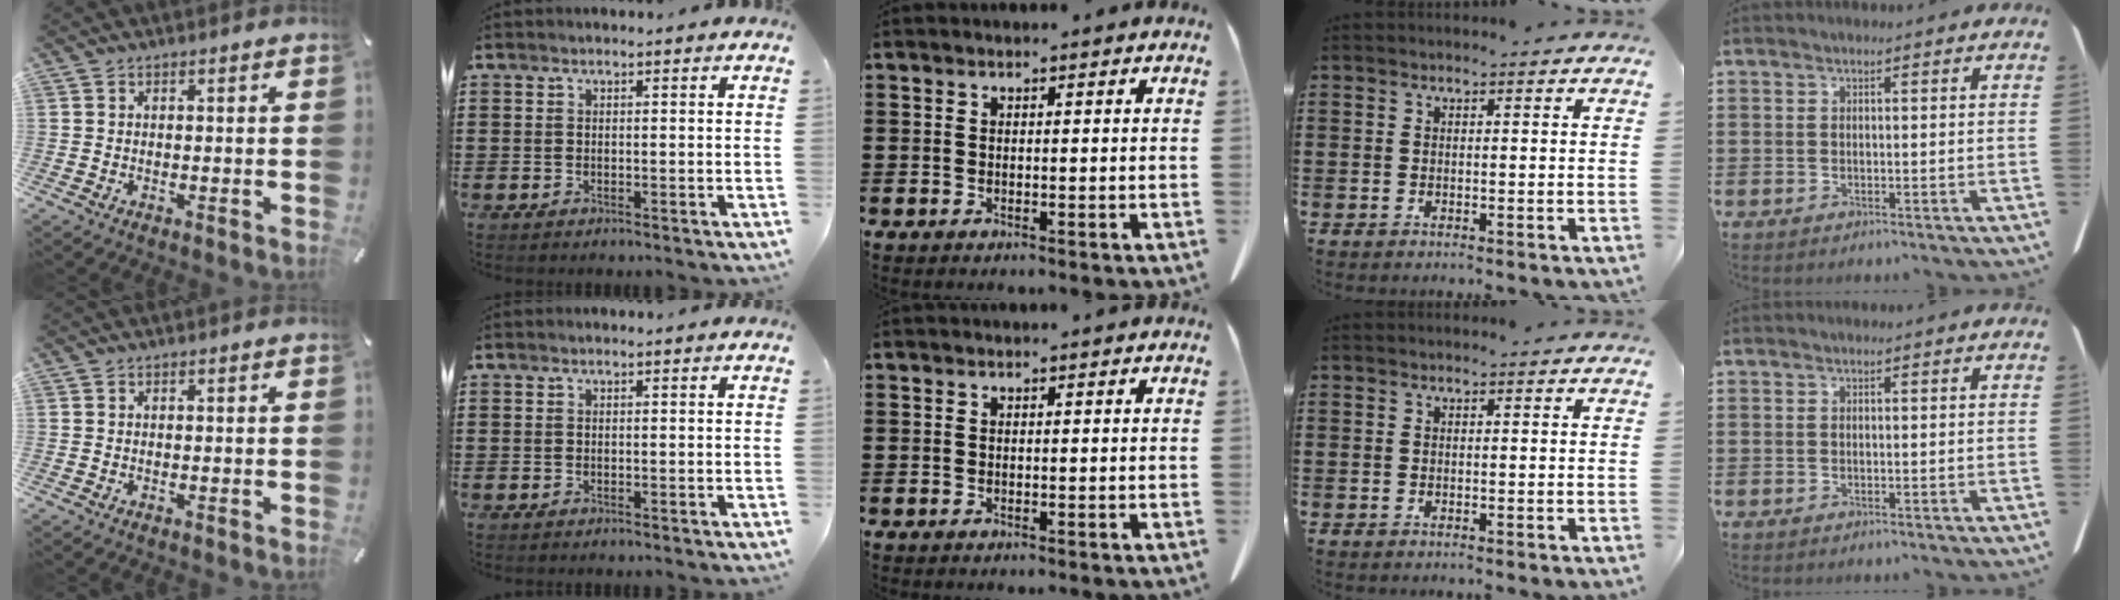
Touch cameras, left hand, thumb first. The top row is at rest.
{}